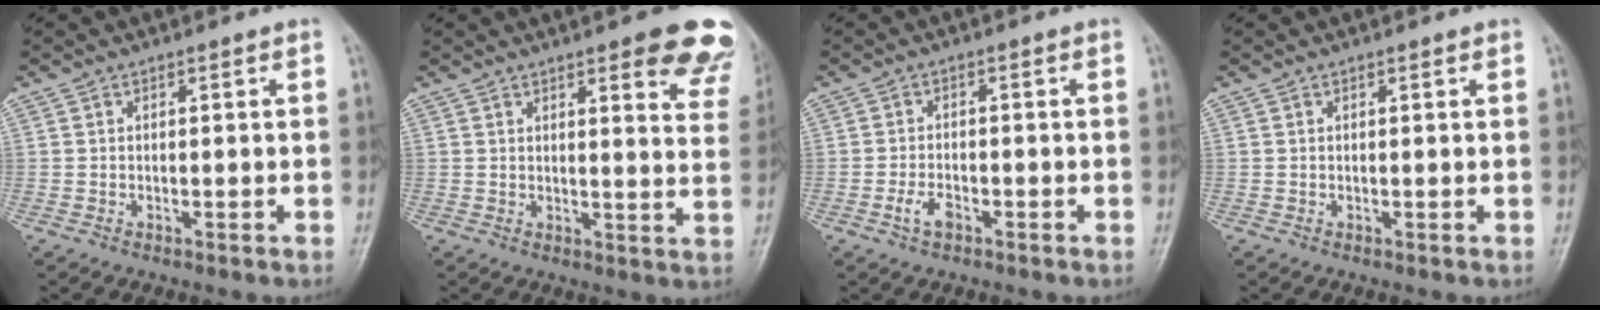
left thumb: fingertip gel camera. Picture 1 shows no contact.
{"total": 14.0, "force": [8.8, 3.7, 10.3], "torque": [-0.087, -0.040, 0.090]}
{"total": 3.0, "force": [-1.5, 1.5, 2.0], "torque": [-0.043, 0.009, -0.029]}
{"total": 0.6, "force": [0.4, 0.1, 0.4], "torque": [-0.008, 0.000, 0.004]}